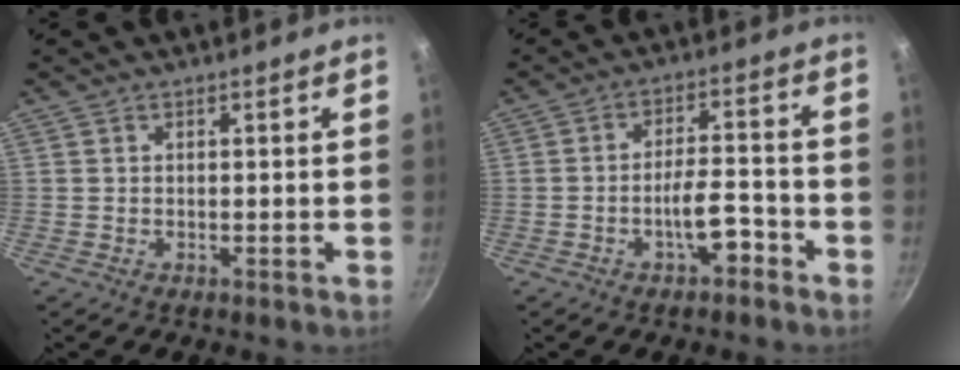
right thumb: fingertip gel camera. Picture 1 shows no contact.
{"total": 6.7, "force": [-3.6, 2.4, 5.1], "torque": [-0.071, 0.037, -0.055]}